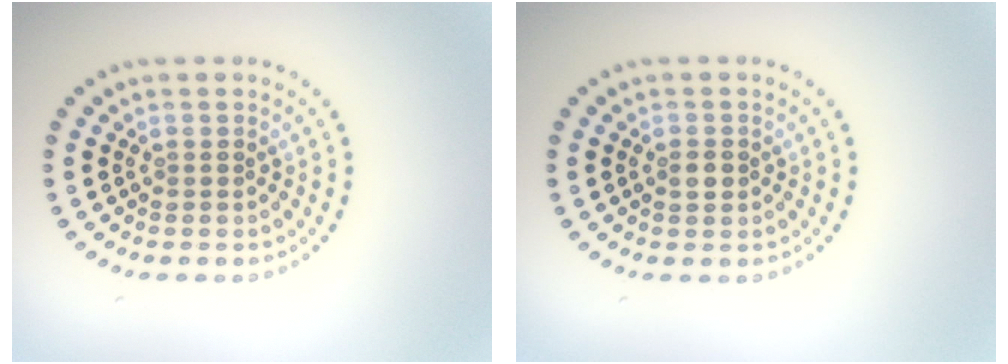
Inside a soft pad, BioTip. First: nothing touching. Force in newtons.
{"total": 1.4, "press": 1.4, "slide": 0.2}